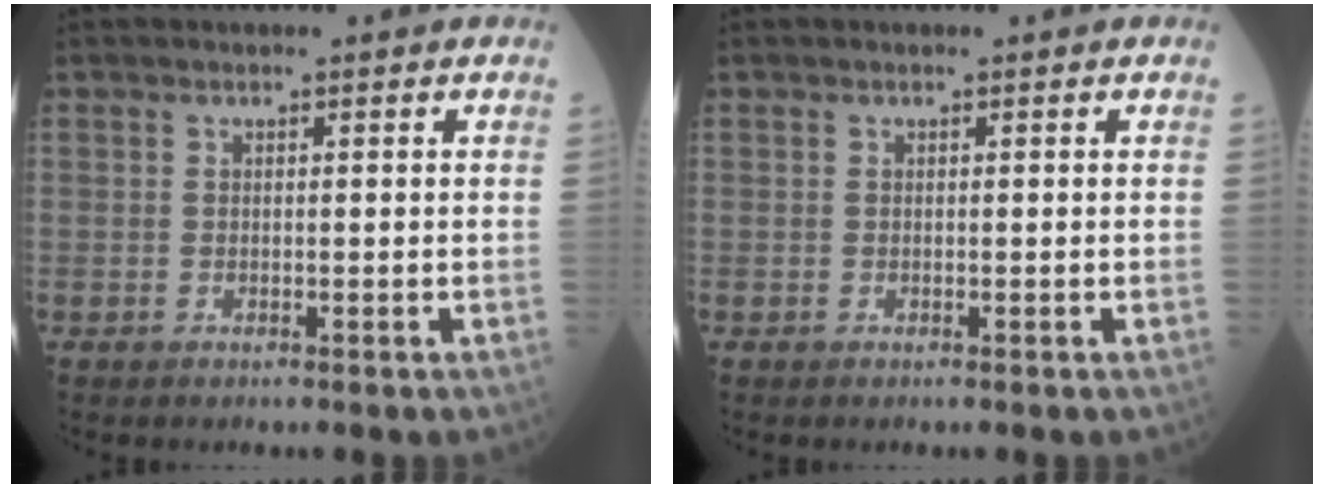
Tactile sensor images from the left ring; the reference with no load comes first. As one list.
[{"total": 0.0}]